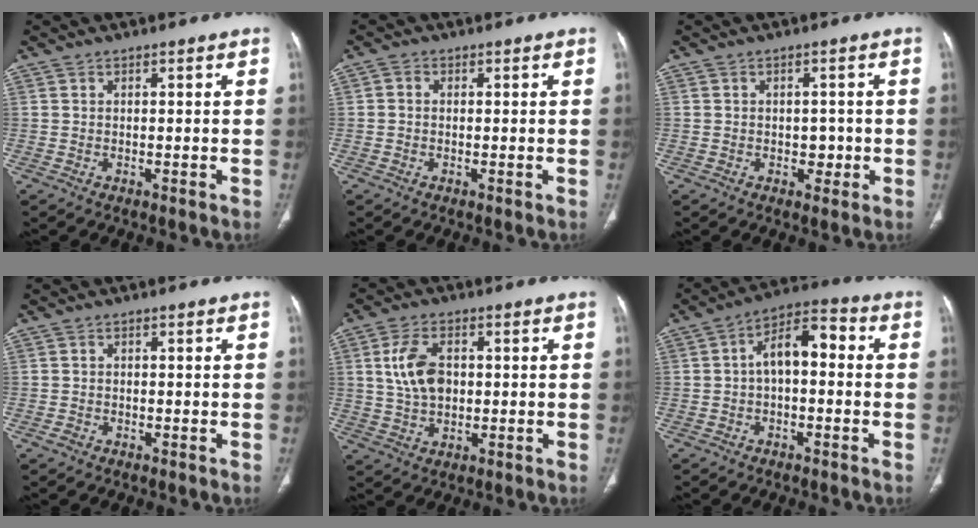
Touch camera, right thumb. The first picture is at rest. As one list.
[{"total": 1.1, "force": [-0.1, 0.9, 0.6], "torque": [-0.007, 0.002, -0.005]}, {"total": 2.6, "force": [-0.6, 2.0, 1.6], "torque": [-0.004, 0.004, -0.007]}, {"total": 1.1, "force": [-0.7, 0.8, 0.3], "torque": [-0.008, 0.004, -0.015]}, {"total": 8.3, "force": [1.3, 5.2, 6.4], "torque": [-0.120, 0.003, 0.028]}, {"total": 8.8, "force": [0.1, 4.7, 7.4], "torque": [-0.107, 0.038, -0.011]}]